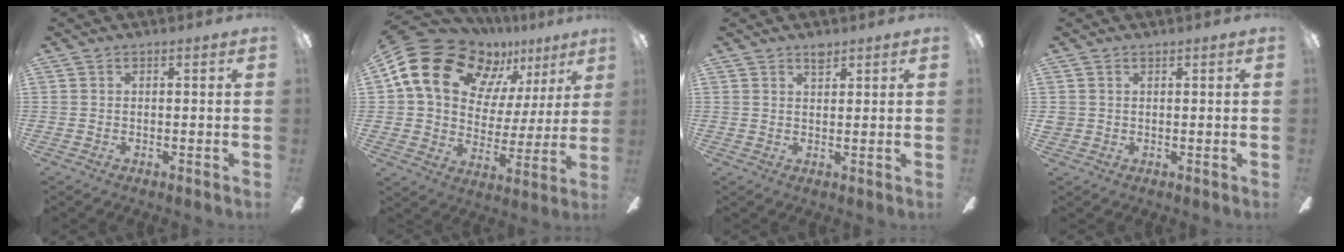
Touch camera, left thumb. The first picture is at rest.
{"total": 19.0, "force": [10.9, 12.5, 9.1], "torque": [-0.167, -0.065, 0.206]}
{"total": 2.5, "force": [2.1, 1.0, 1.0], "torque": [-0.008, -0.010, 0.036]}
{"total": 1.6, "force": [0.8, 1.4, 0.1], "torque": [-0.004, -0.001, 0.016]}